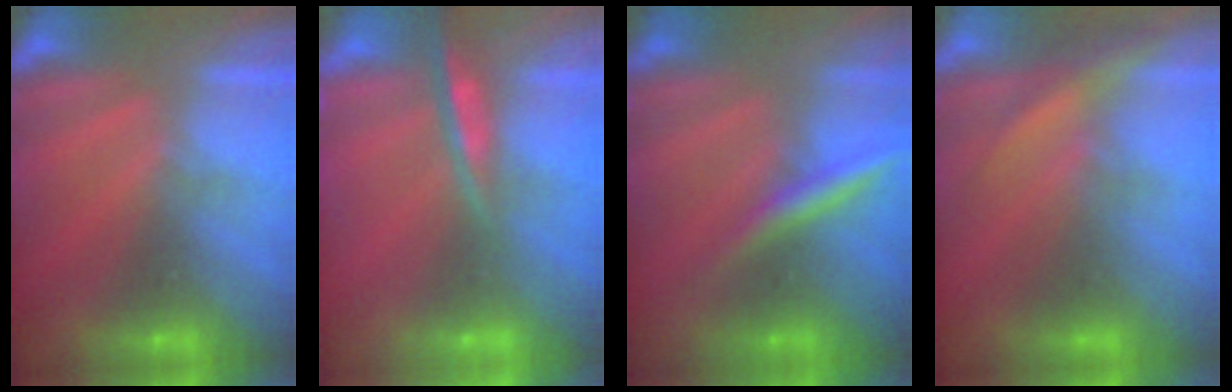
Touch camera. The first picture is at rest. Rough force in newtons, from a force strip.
{"total": 7.7}
{"total": 2.4}
{"total": 3.2}